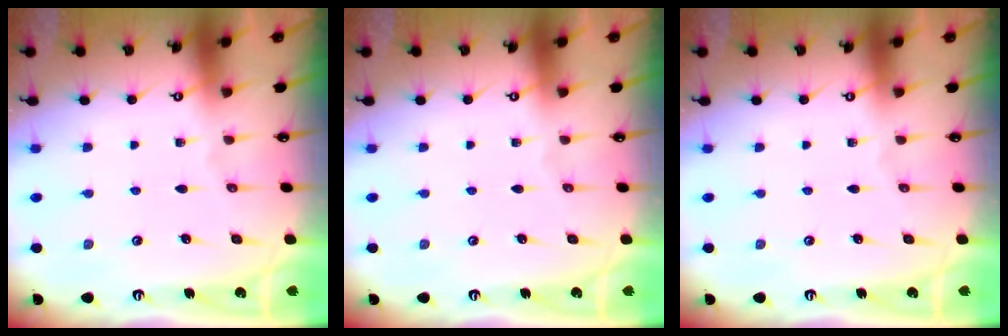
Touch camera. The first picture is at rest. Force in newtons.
{"total": 0.0}
{"total": 0.0}